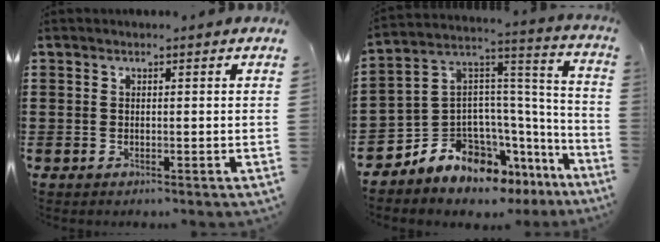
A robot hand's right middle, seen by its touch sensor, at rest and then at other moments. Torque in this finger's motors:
{"motor_torque": [1.19, -0.95, 0.41, 0.21]}